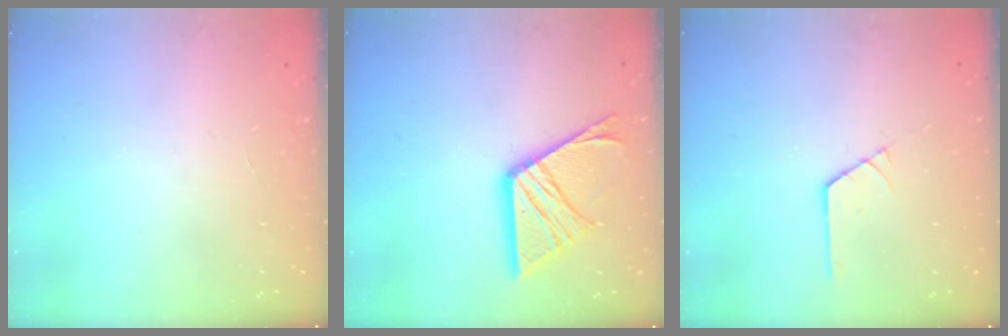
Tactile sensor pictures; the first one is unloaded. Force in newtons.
{"total": 15.3, "press": 15.2, "slide": 1.5}
{"total": 1.3, "press": 1.3, "slide": 0.1}